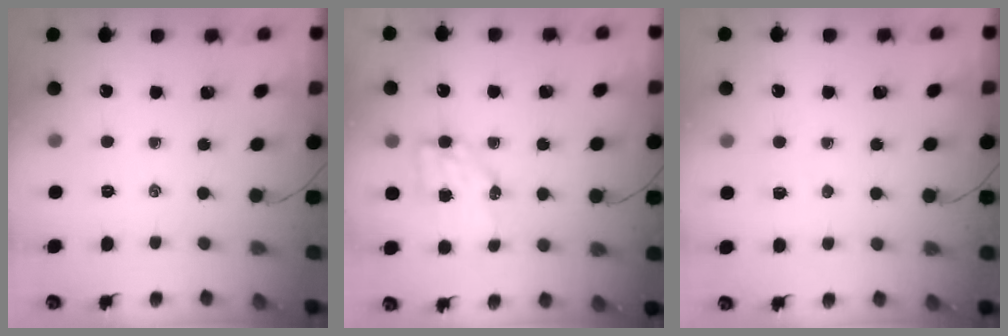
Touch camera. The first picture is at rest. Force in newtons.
{"total": 6.6, "press": 6.6, "slide": 0.9}
{"total": 1.2, "press": 1.1, "slide": 0.5}